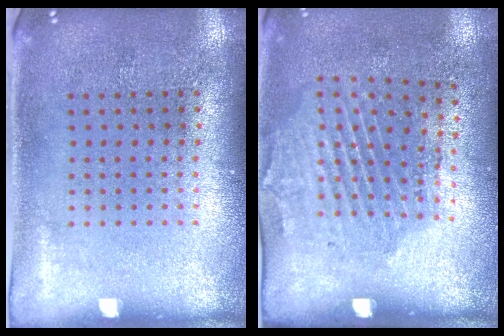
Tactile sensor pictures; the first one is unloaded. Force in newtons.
{"total": 2.0, "press": 1.2, "slide": 1.6}